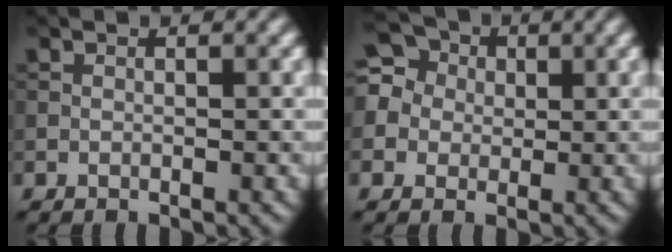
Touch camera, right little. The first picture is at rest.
{"total": 6.6, "force": [1.3, 5.8, 2.8], "torque": [-0.063, 0.042, -0.010]}